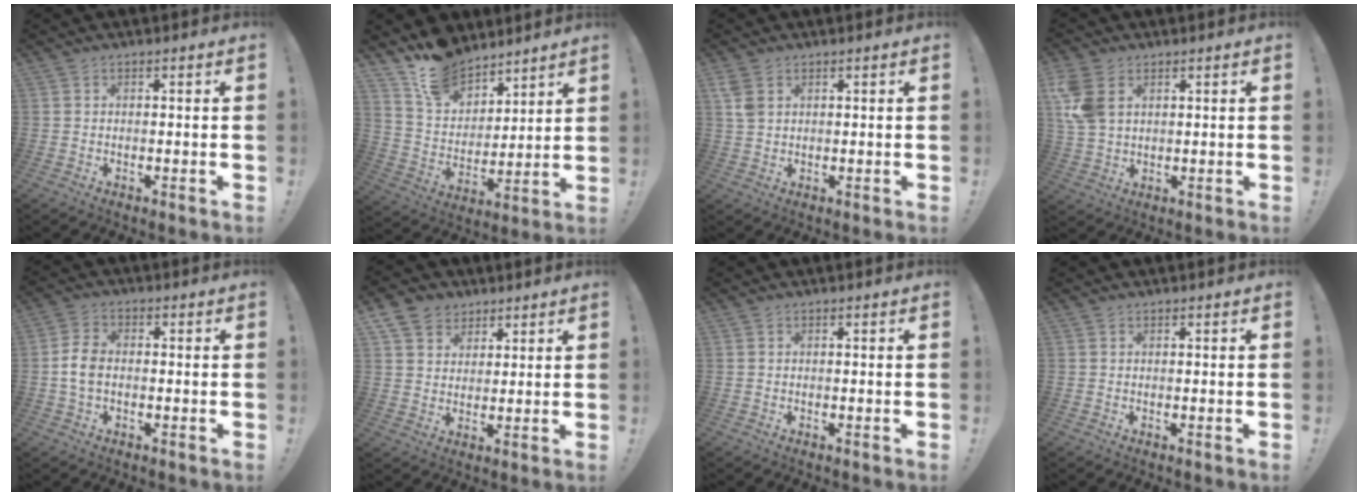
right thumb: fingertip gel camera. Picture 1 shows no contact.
{"total": 14.9, "force": [12.0, 8.0, 3.6], "torque": [-0.071, -0.089, 0.229]}
{"total": 4.2, "force": [2.0, 2.6, 2.6], "torque": [-0.044, -0.005, 0.040]}
{"total": 9.1, "force": [3.5, 6.0, 5.9], "torque": [-0.125, -0.005, 0.071]}
{"total": 5.9, "force": [-0.9, 3.8, 4.4], "torque": [-0.090, 0.010, -0.015]}
{"total": 7.6, "force": [4.6, 5.9, 1.4], "torque": [-0.021, -0.027, 0.093]}
{"total": 0.0}
{"total": 0.0}